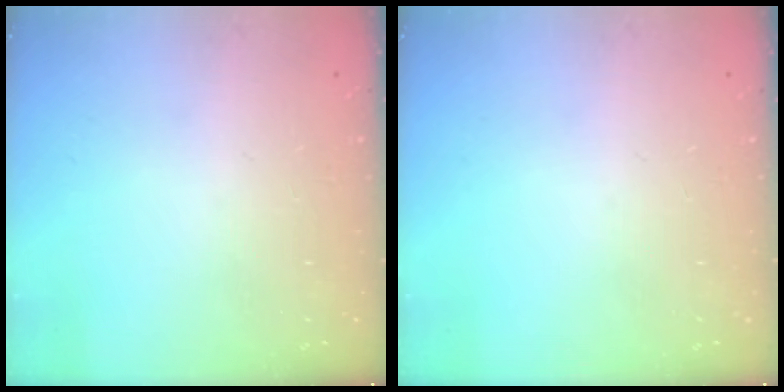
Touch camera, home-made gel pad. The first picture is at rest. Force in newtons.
{"total": 0.0}